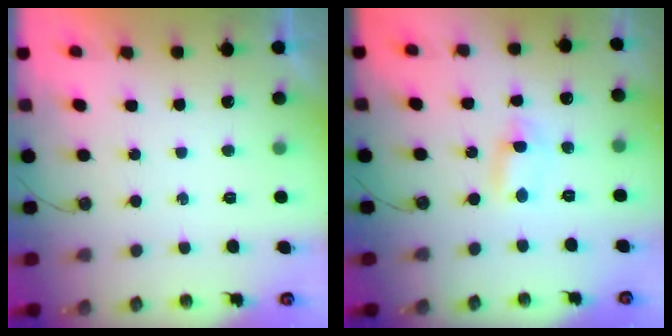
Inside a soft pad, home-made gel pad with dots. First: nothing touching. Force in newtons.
{"total": 1.2, "press": 1.0, "slide": 0.6}